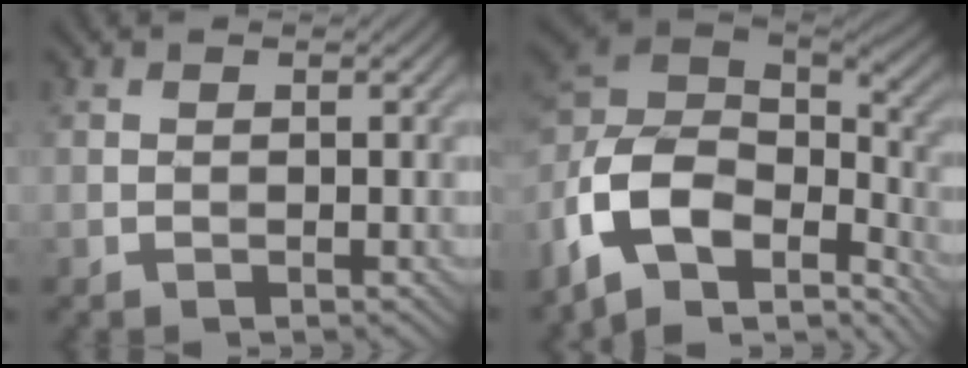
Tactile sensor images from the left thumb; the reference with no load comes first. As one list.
[{"total": 14.4, "force": [-6.6, 8.9, 9.3], "torque": [-0.260, -0.009, -0.112]}]